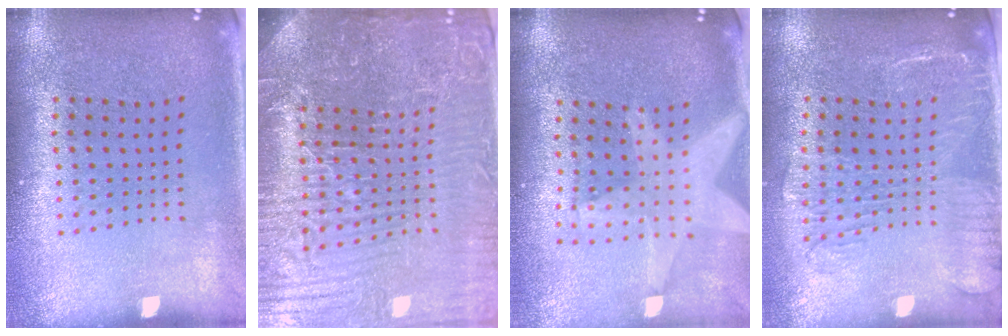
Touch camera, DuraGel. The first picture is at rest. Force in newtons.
{"total": 6.3, "press": 5.8, "slide": 2.6}
{"total": 2.2, "press": 1.8, "slide": 1.3}
{"total": 2.0, "press": 1.7, "slide": 1.0}